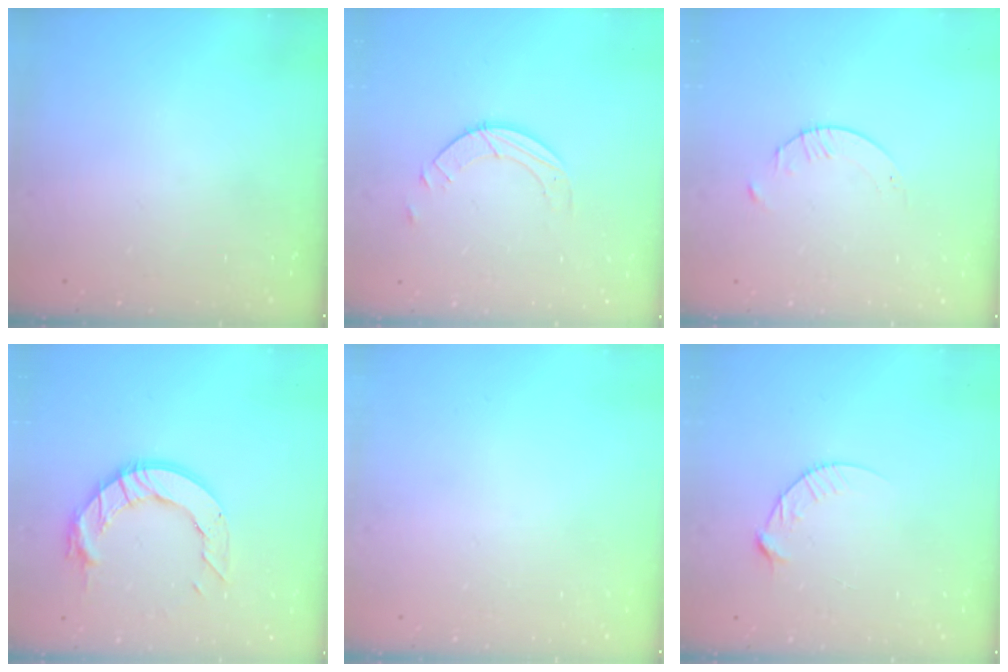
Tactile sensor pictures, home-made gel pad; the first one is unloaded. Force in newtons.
{"total": 3.4, "press": 3.4, "slide": 0.3}
{"total": 2.1, "press": 2.1, "slide": 0.3}
{"total": 13.0, "press": 12.9, "slide": 1.2}
{"total": 0.0}
{"total": 6.6, "press": 6.6, "slide": 0.7}